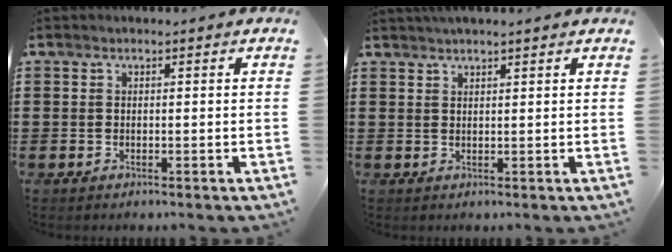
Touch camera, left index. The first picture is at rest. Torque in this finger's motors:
{"motor_torque": [-0.08, 0.00, 0.12, 0.21]}